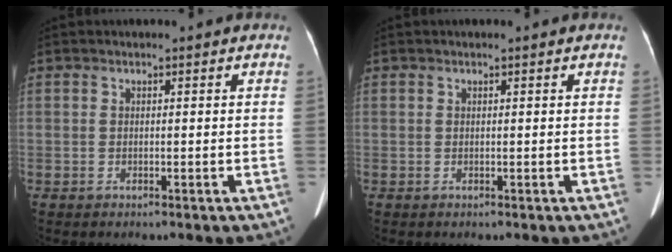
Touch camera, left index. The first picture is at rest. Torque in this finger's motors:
{"motor_torque": [0.02, 0.08, -0.11, -0.06]}